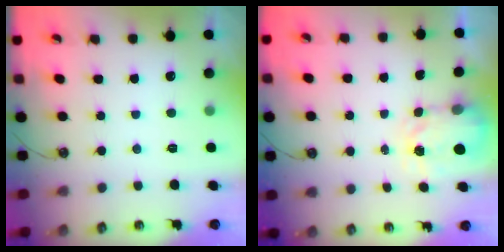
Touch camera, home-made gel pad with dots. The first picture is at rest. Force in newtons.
{"total": 4.0, "press": 3.9, "slide": 0.6}